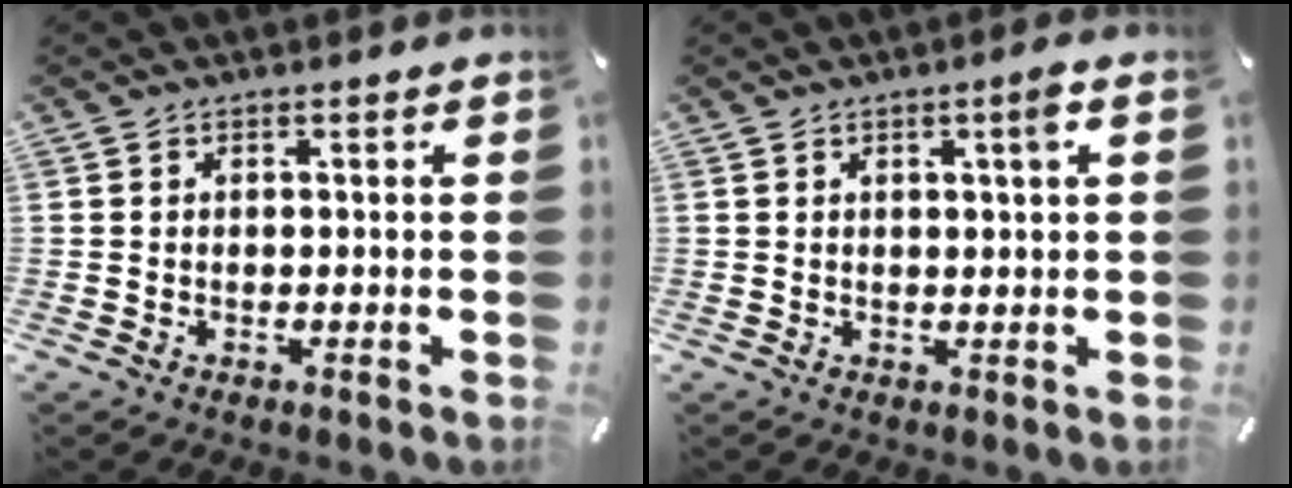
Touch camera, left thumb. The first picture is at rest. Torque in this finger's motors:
{"motor_torque": [-0.14, 0.04, 0.11, 0.20, 0.07]}